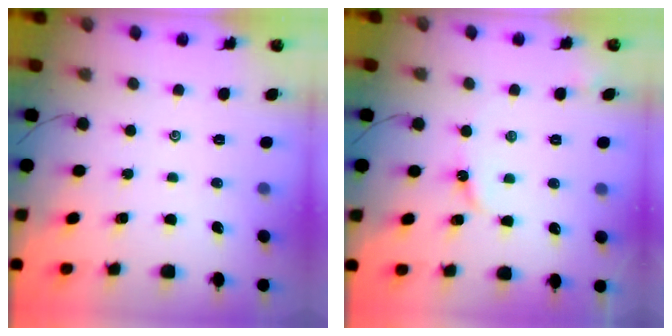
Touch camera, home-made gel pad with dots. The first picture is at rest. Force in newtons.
{"total": 3.5, "press": 3.5, "slide": 0.4}